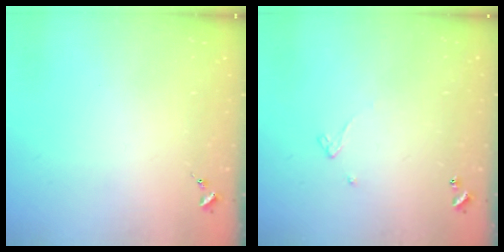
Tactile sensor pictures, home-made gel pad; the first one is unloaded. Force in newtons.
{"total": 2.4, "press": 2.4, "slide": 0.2}